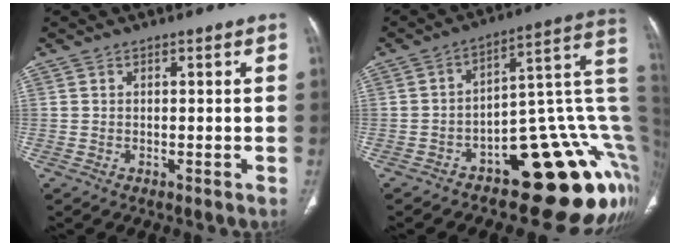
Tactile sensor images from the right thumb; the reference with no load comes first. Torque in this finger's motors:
{"motor_torque": [2.78, 1.35, 1.12, -1.66, 0.27]}